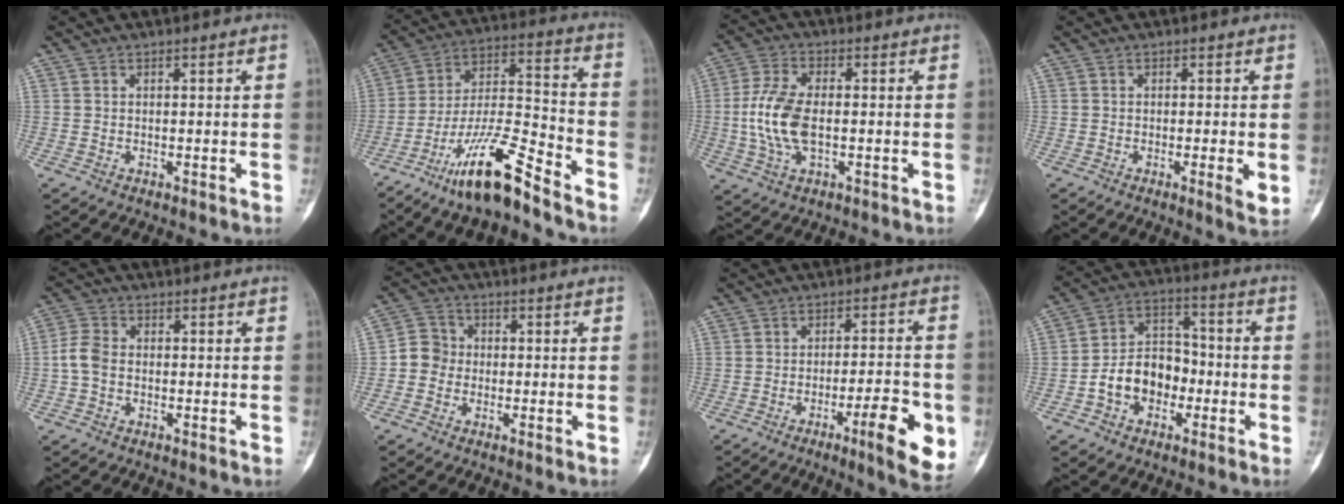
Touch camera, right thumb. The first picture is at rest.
{"total": 16.0, "force": [-11.5, 2.7, 10.8], "torque": [-0.204, 0.076, -0.209]}
{"total": 10.5, "force": [-0.8, 5.5, 8.9], "torque": [-0.197, 0.008, -0.017]}
{"total": 3.2, "force": [-0.5, 0.5, 3.2], "torque": [-0.053, -0.010, -0.011]}
{"total": 4.3, "force": [-0.7, 3.1, 2.9], "torque": [-0.062, 0.011, -0.022]}
{"total": 5.0, "force": [-0.9, 4.6, 1.7], "torque": [-0.009, 0.013, -0.030]}
{"total": 11.8, "force": [-4.3, 2.2, 10.7], "torque": [-0.142, 0.010, -0.059]}
{"total": 11.5, "force": [-3.3, 8.6, 6.9], "torque": [-0.089, 0.050, -0.064]}